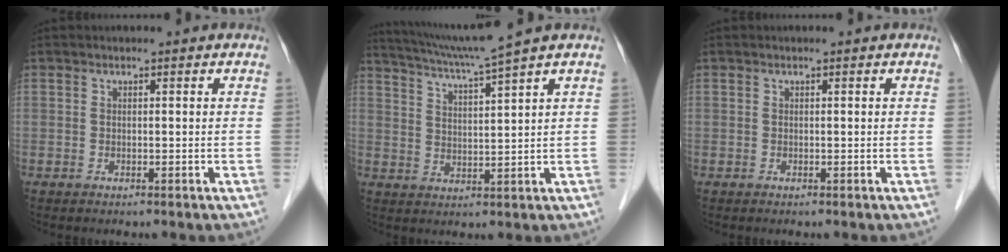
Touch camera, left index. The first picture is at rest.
{"total": 8.0, "force": [6.7, -2.8, 3.2], "torque": [-0.065, -0.010, 0.127]}
{"total": 0.0}